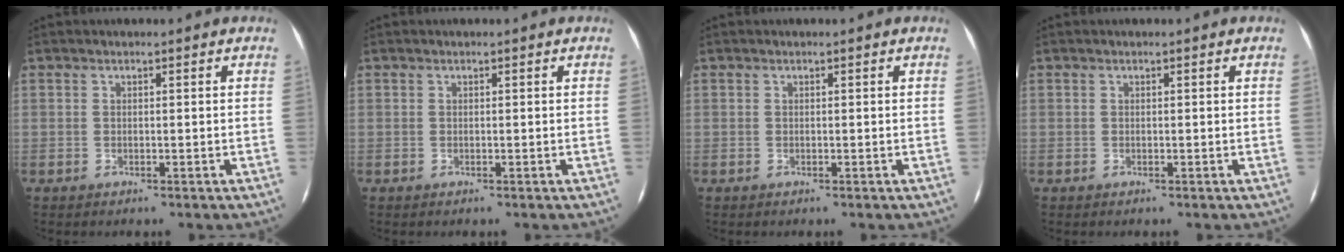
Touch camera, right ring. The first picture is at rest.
{"total": 0.0}
{"total": 0.0}
{"total": 0.0}